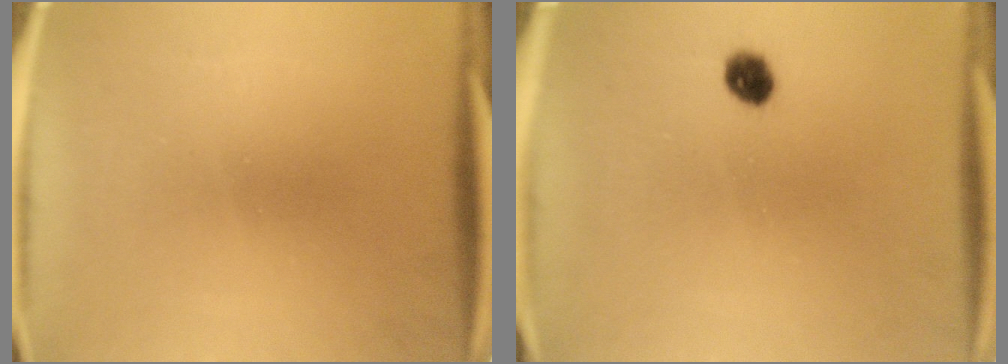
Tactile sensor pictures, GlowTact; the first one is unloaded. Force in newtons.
{"total": 3.3}